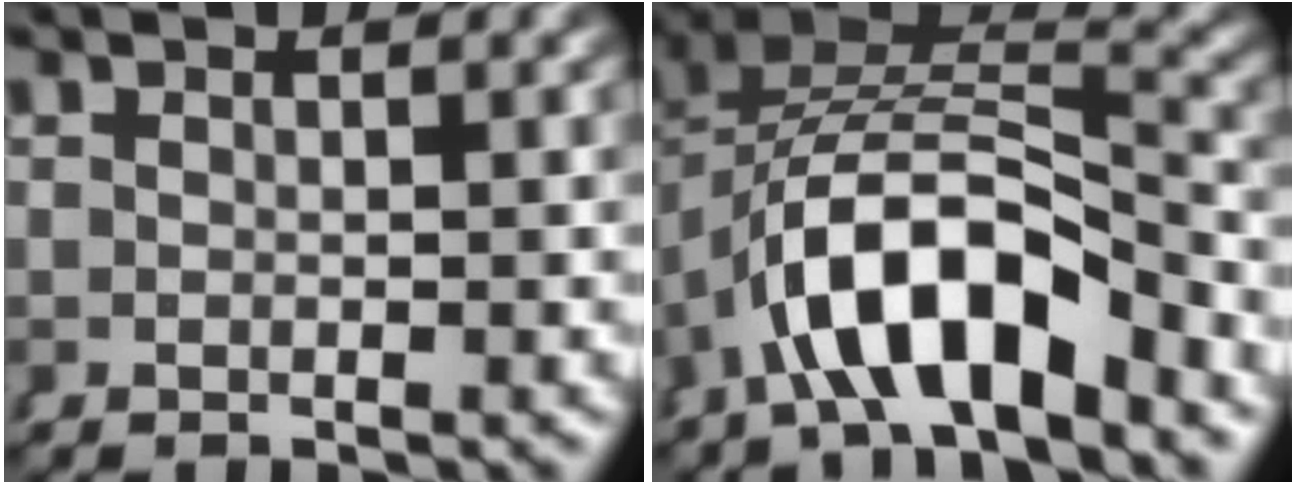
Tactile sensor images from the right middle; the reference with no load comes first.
{"total": 10.7, "force": [-2.7, 7.3, 7.4], "torque": [-0.149, -0.028, -0.035]}